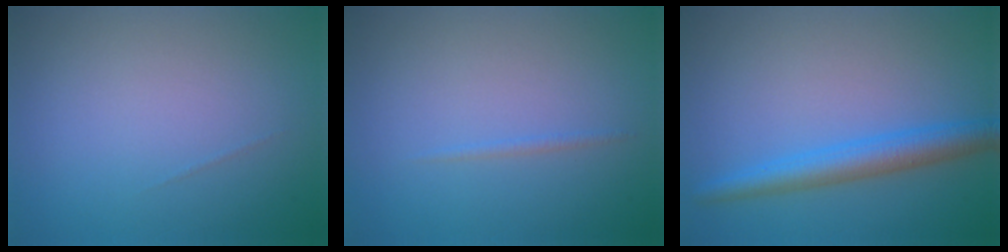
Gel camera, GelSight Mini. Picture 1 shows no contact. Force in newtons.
{"total": 0.5, "press": 0.5, "slide": 0.1}
{"total": 3.8, "press": 3.8, "slide": 0.1}